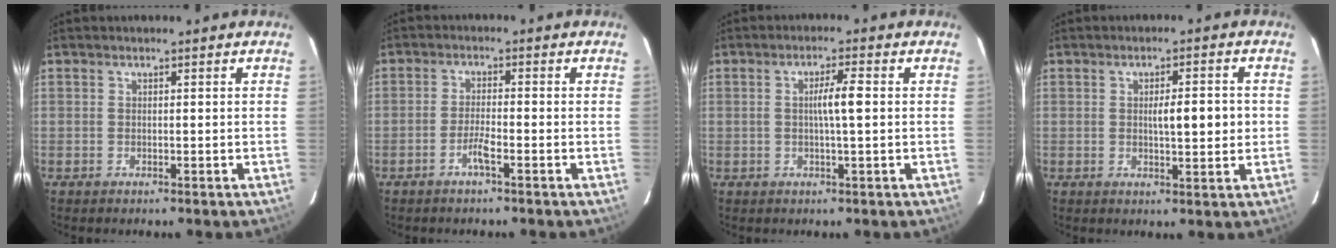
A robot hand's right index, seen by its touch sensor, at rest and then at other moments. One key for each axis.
{"total": 2.7, "fx": -1.5, "fy": 0.0, "fz": 2.2, "tx": -0.045, "ty": 0.000, "tz": -0.029}
{"total": 3.8, "fx": 0.2, "fy": 0.0, "fz": 3.8, "tx": -0.070, "ty": 0.004, "tz": 0.004}
{"total": 5.2, "fx": 0.2, "fy": 1.1, "fz": 5.1, "tx": -0.077, "ty": 0.002, "tz": 0.005}